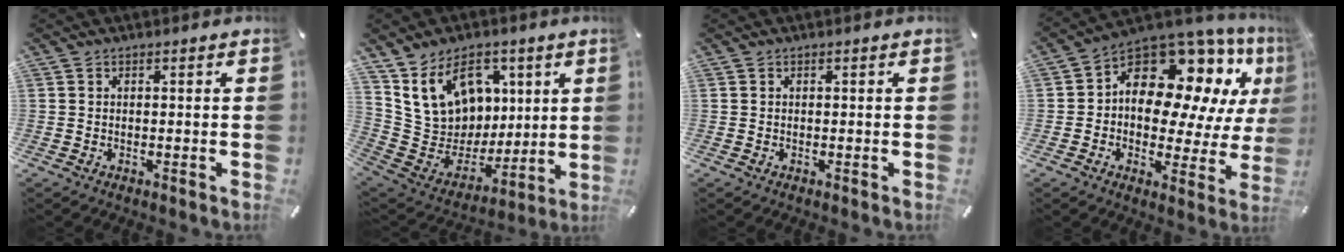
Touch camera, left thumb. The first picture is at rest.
{"total": 17.2, "force": [8.9, 13.0, 6.8], "torque": [-0.125, -0.050, 0.178]}
{"total": 0.0}
{"total": 15.3, "force": [6.7, 10.0, 9.4], "torque": [-0.150, -0.064, 0.115]}